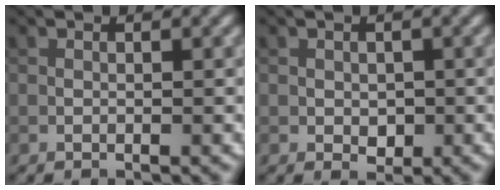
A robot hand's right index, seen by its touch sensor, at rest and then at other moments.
{"total": 1.3, "force": [-0.1, 1.1, 0.8], "torque": [-0.013, -0.004, 0.000]}